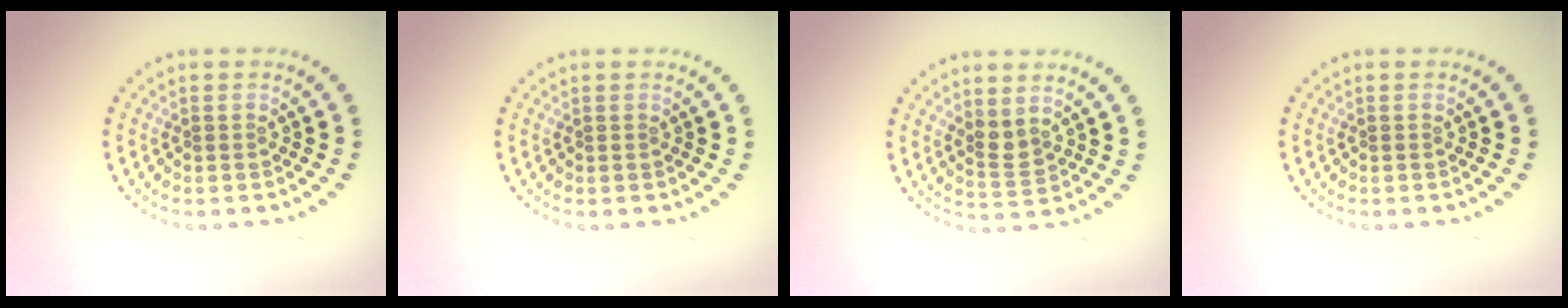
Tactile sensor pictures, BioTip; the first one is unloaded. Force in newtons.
{"total": 0.0}
{"total": 1.8, "press": 1.4, "slide": 1.1}
{"total": 0.0}